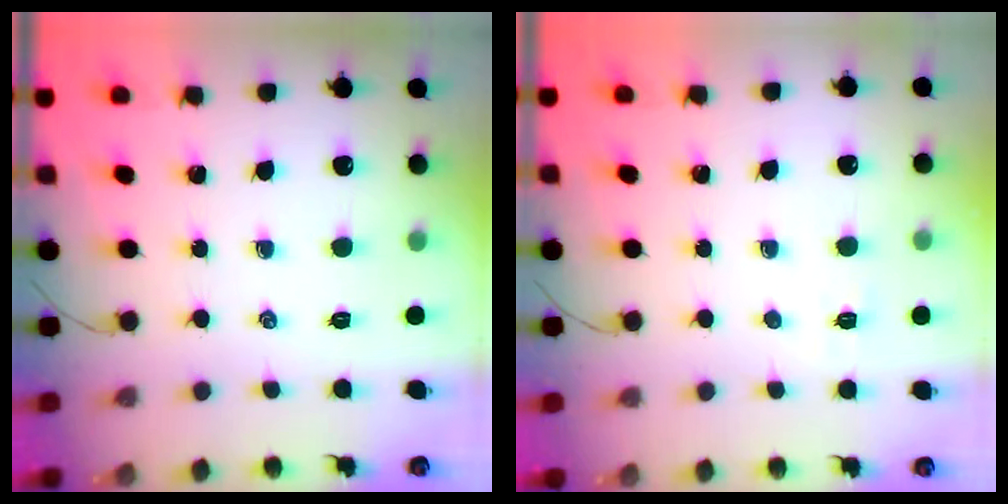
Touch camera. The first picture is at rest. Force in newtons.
{"total": 2.6, "press": 2.6, "slide": 0.5}